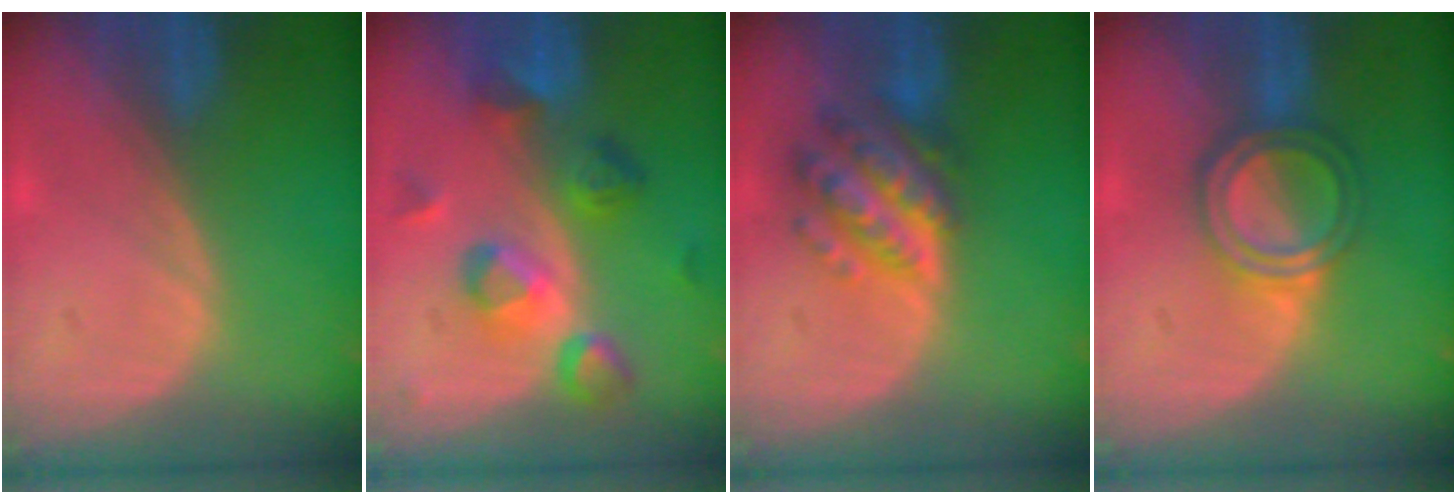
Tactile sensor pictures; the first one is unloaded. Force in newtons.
{"total": 7.9, "press": 7.8, "slide": 1.1}
{"total": 7.5, "press": 7.5, "slide": 0.4}
{"total": 6.0, "press": 5.5, "slide": 2.4}